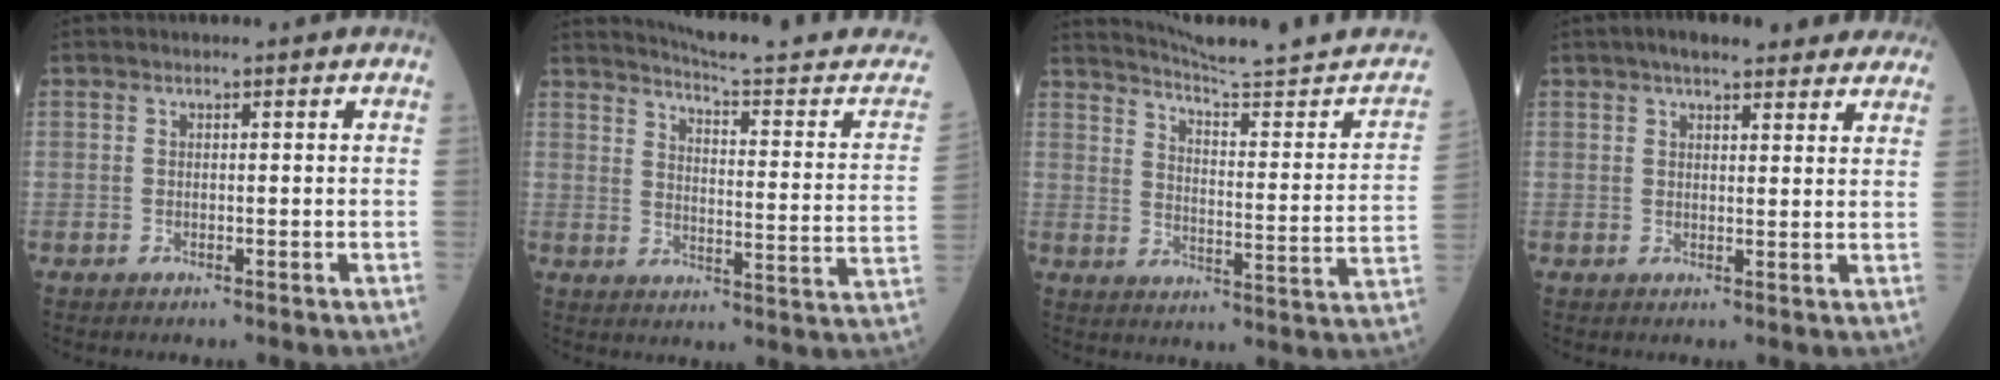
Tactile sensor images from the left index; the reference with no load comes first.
{"total": 18.5, "force": [17.7, -0.4, 5.6], "torque": [-0.079, -0.092, 0.214]}
{"total": 18.7, "force": [17.6, -0.9, 6.3], "torque": [-0.094, -0.069, 0.236]}
{"total": 11.9, "force": [10.0, 3.1, 5.8], "torque": [-0.059, 0.029, 0.116]}